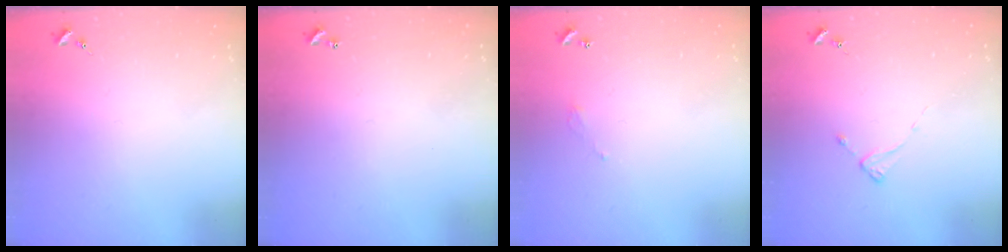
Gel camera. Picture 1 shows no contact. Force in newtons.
{"total": 1.0, "press": 1.0, "slide": 0.2}
{"total": 3.0, "press": 3.0, "slide": 0.2}
{"total": 2.0, "press": 2.0, "slide": 0.3}